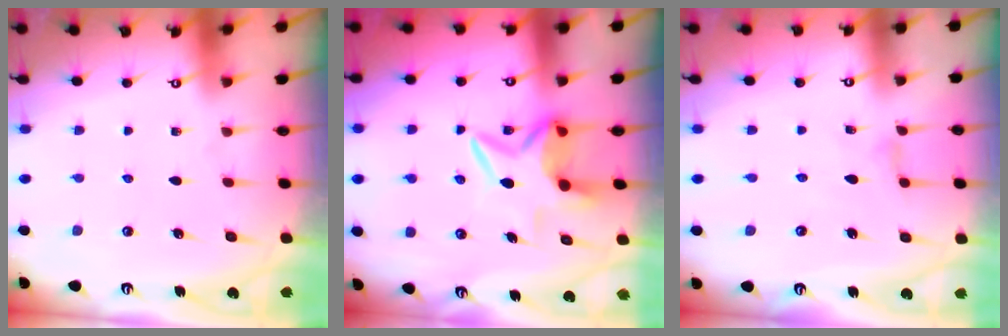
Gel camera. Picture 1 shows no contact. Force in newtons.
{"total": 7.0, "press": 7.0, "slide": 0.9}
{"total": 1.4, "press": 1.3, "slide": 0.3}